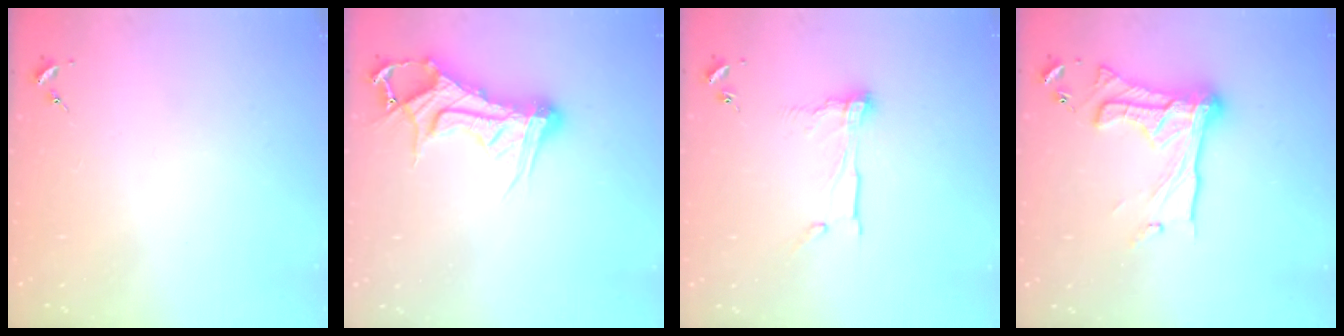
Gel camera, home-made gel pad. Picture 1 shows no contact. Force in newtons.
{"total": 14.4, "press": 14.4, "slide": 1.4}
{"total": 10.4, "press": 10.4, "slide": 1.0}
{"total": 19.3, "press": 19.2, "slide": 0.9}